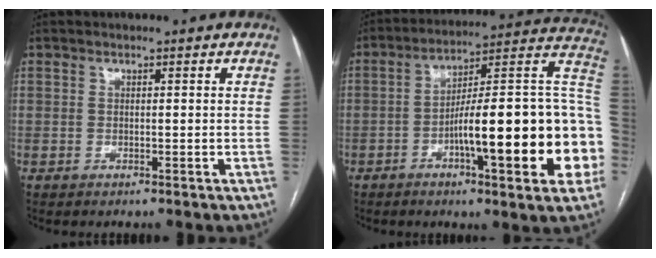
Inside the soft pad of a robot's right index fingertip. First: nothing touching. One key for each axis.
{"total": 24.8, "fx": -5.4, "fy": 3.6, "fz": 23.9, "tx": -0.270, "ty": 0.023, "tz": -0.074}